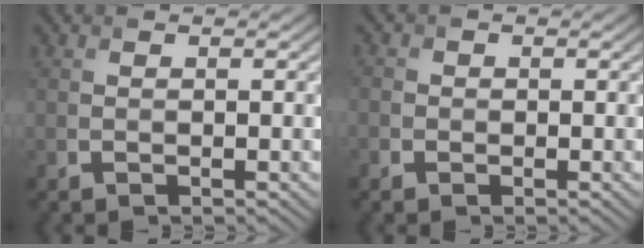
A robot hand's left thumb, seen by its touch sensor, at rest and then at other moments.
{"total": 1.5, "force": [-0.4, 1.5, 0.2], "torque": [0.002, 0.002, -0.014]}